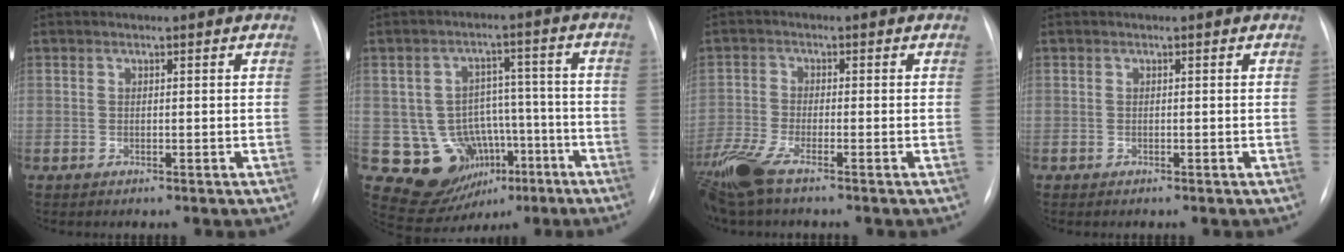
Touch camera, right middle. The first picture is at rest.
{"total": 11.4, "force": [-4.6, 9.3, 4.6], "torque": [-0.060, 0.037, -0.050]}
{"total": 7.4, "force": [-5.2, 1.2, 5.1], "torque": [-0.120, -0.015, -0.106]}
{"total": 0.0}